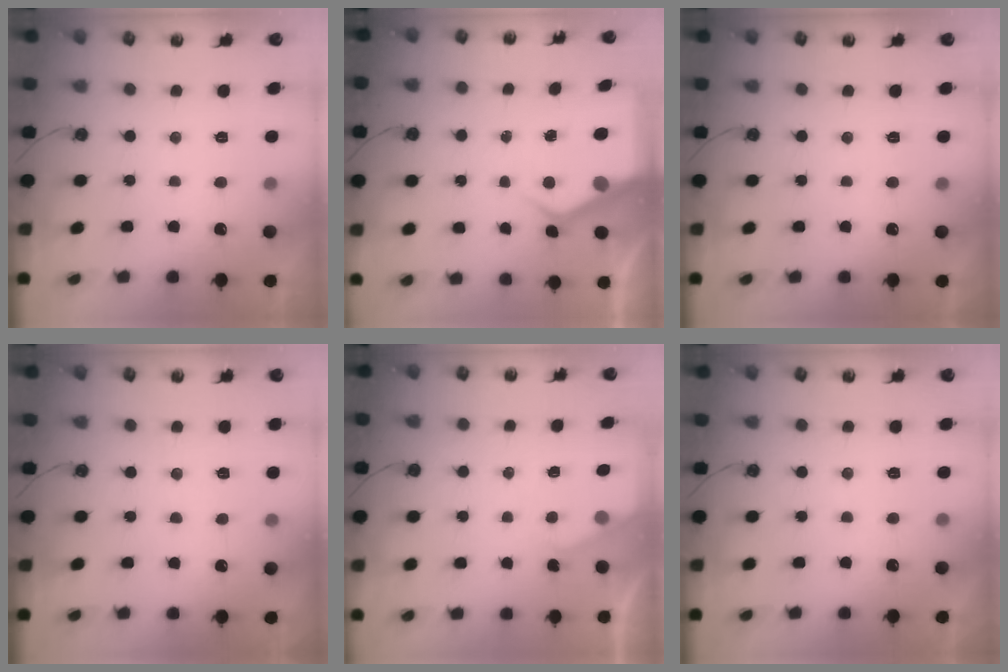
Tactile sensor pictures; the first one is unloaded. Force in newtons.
{"total": 5.4, "press": 5.4, "slide": 0.3}
{"total": 0.0}
{"total": 3.7, "press": 3.6, "slide": 0.6}
{"total": 2.0, "press": 2.0, "slide": 0.3}
{"total": 3.4, "press": 3.4, "slide": 0.4}